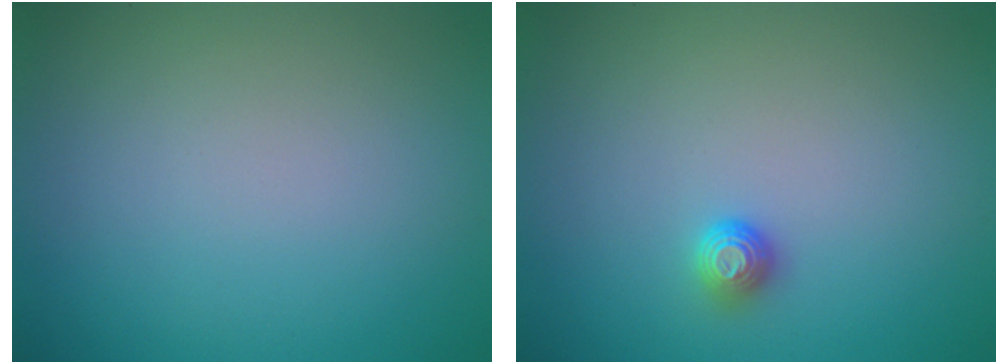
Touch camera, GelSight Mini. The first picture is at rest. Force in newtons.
{"total": 1.1, "press": 1.0, "slide": 0.5}